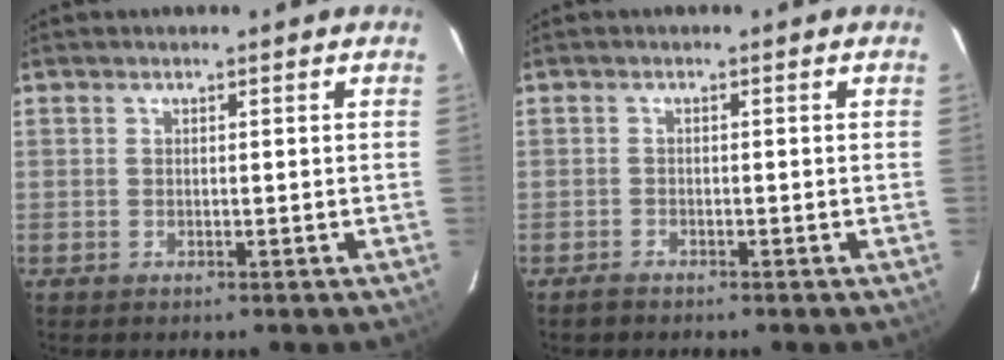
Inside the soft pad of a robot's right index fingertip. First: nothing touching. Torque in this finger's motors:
{"motor_torque": [0.10, -0.05, 0.05, 0.01]}